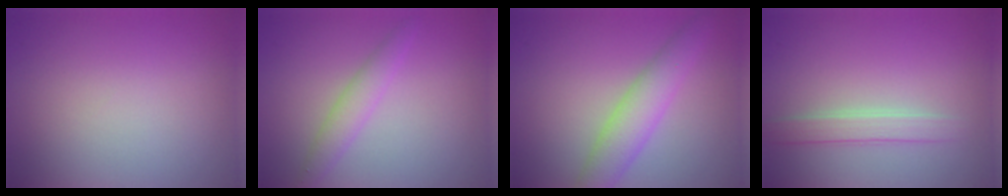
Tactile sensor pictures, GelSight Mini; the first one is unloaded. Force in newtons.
{"total": 2.1, "press": 2.1, "slide": 0.0}
{"total": 4.0, "press": 4.0, "slide": 0.1}
{"total": 2.1, "press": 2.1, "slide": 0.1}